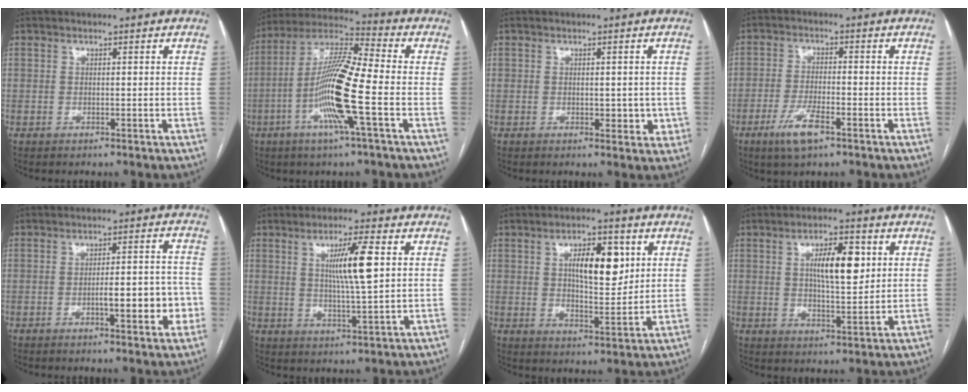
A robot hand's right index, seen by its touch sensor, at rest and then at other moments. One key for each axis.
{"total": 14.2, "fx": -3.8, "fy": 0.2, "fz": 13.7, "tx": -0.272, "ty": -0.003, "tz": -0.082}
{"total": 3.0, "fx": -0.1, "fy": 2.1, "fz": 2.2, "tx": -0.020, "ty": 0.004, "tz": 0.005}
{"total": 5.9, "fx": -3.4, "fy": 1.4, "fz": 4.6, "tx": -0.094, "ty": -0.006, "tz": -0.059}
{"total": 7.9, "fx": -2.5, "fy": 1.7, "fz": 7.4, "tx": -0.097, "ty": 0.017, "tz": -0.030}
{"total": 8.0, "fx": 2.0, "fy": 0.1, "fz": 7.8, "tx": -0.138, "ty": -0.004, "tz": 0.035}
{"total": 9.5, "fx": 3.0, "fy": 3.6, "fz": 8.3, "tx": -0.130, "ty": 0.006, "tz": 0.053}
{"total": 8.6, "fx": 2.3, "fy": 2.5, "fz": 7.9, "tx": -0.130, "ty": 0.007, "tz": 0.041}